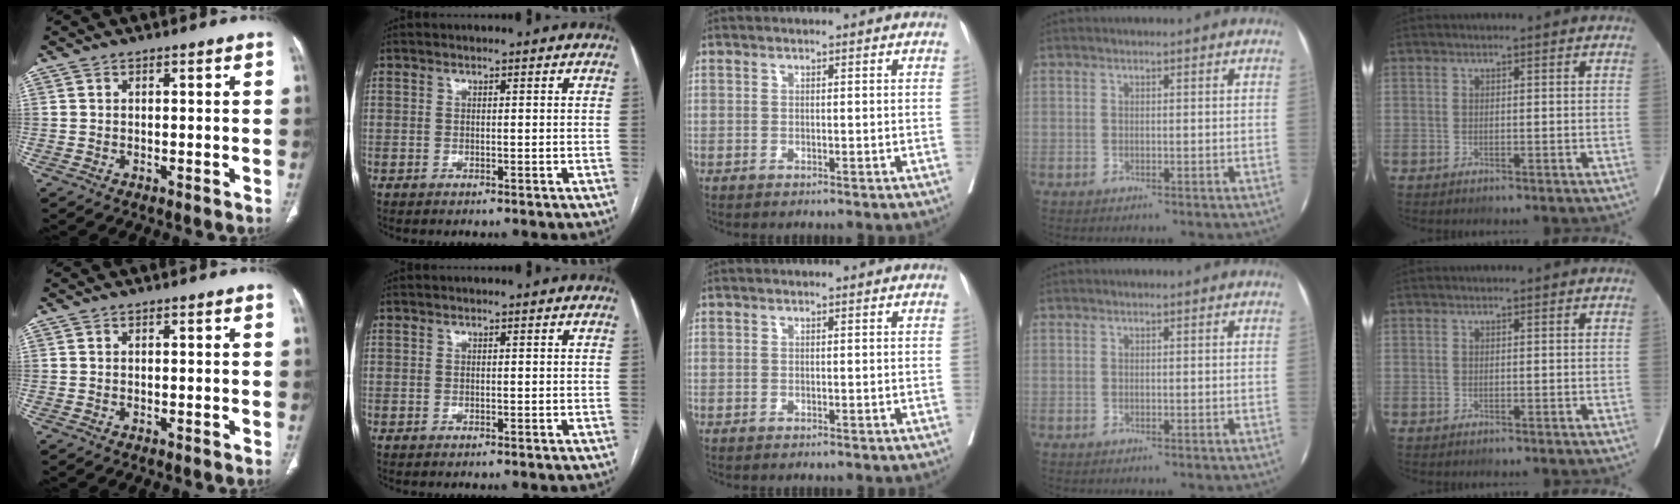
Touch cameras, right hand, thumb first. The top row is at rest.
{}